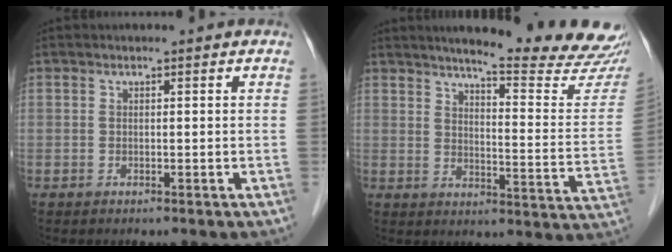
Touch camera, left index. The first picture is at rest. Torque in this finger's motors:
{"motor_torque": [1.07, -1.06, 0.43, 0.07]}